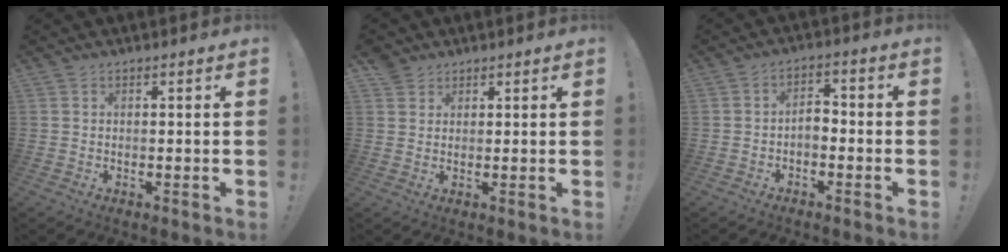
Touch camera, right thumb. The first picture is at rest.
{"total": 3.4, "force": [2.5, 2.4, 0.4], "torque": [-0.007, -0.012, 0.046]}
{"total": 4.4, "force": [-1.5, 2.8, 3.0], "torque": [-0.052, 0.002, -0.032]}